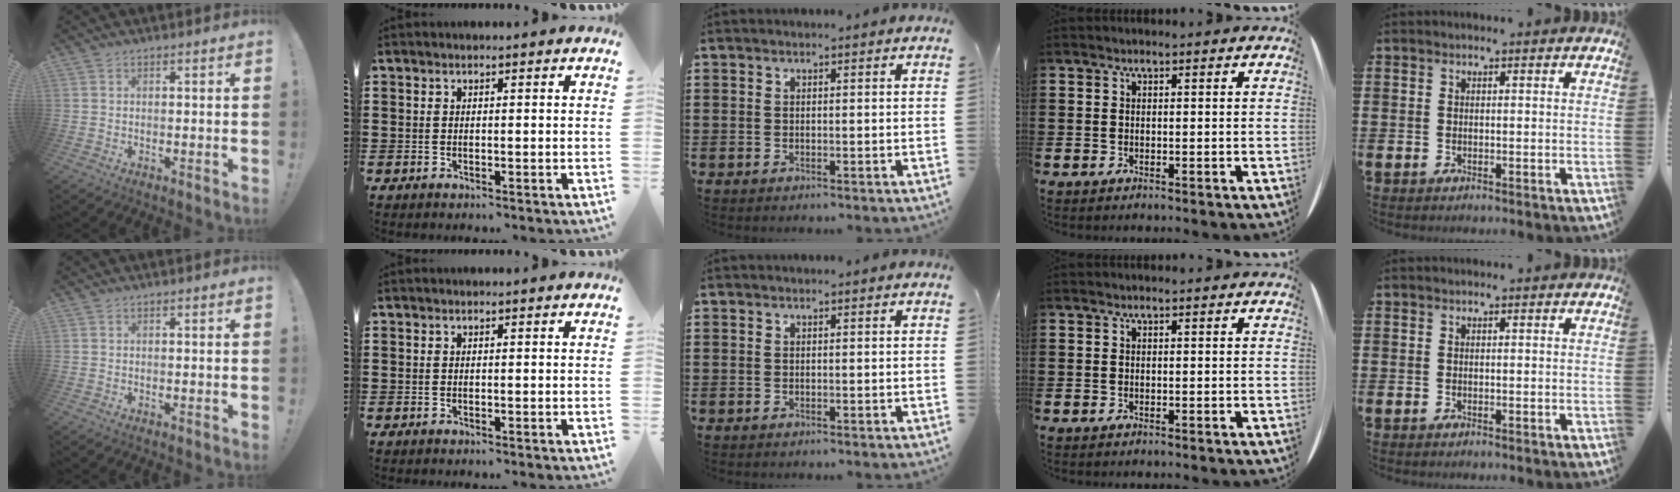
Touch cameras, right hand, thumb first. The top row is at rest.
{}